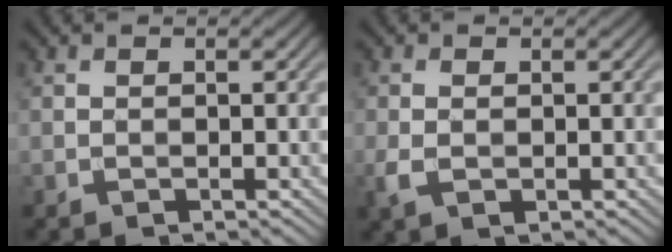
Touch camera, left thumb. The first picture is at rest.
{"total": 2.2, "force": [-0.4, 1.2, 1.8], "torque": [-0.046, -0.003, -0.007]}